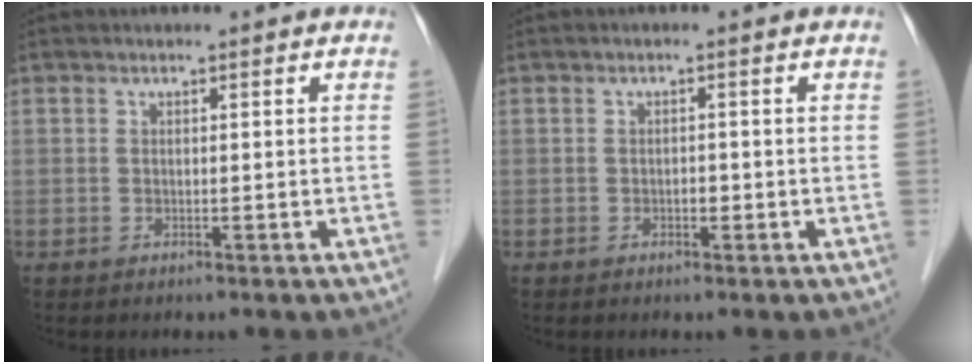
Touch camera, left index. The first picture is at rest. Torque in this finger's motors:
{"motor_torque": [0.17, 0.13, -0.01, 0.00]}